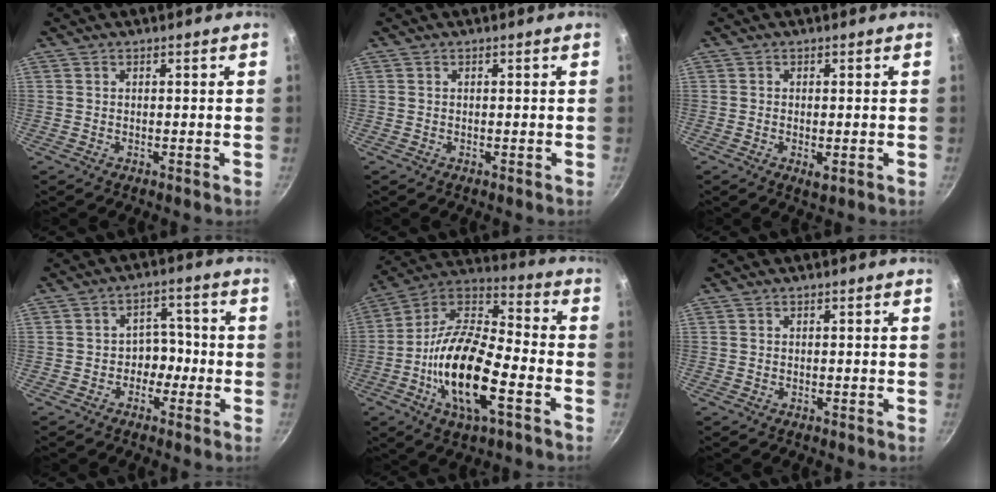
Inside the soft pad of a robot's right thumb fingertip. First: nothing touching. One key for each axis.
{"total": 0.0}
{"total": 2.1, "fx": -0.6, "fy": 0.9, "fz": 1.9, "tx": -0.035, "ty": -0.006, "tz": -0.009}
{"total": 4.7, "fx": -1.7, "fy": 3.8, "fz": 2.2, "tx": 0.018, "ty": 0.029, "tz": -0.031}
{"total": 20.1, "fx": -6.3, "fy": 7.8, "fz": 17.4, "tx": -0.320, "ty": 0.033, "tz": -0.136}
{"total": 0.0}